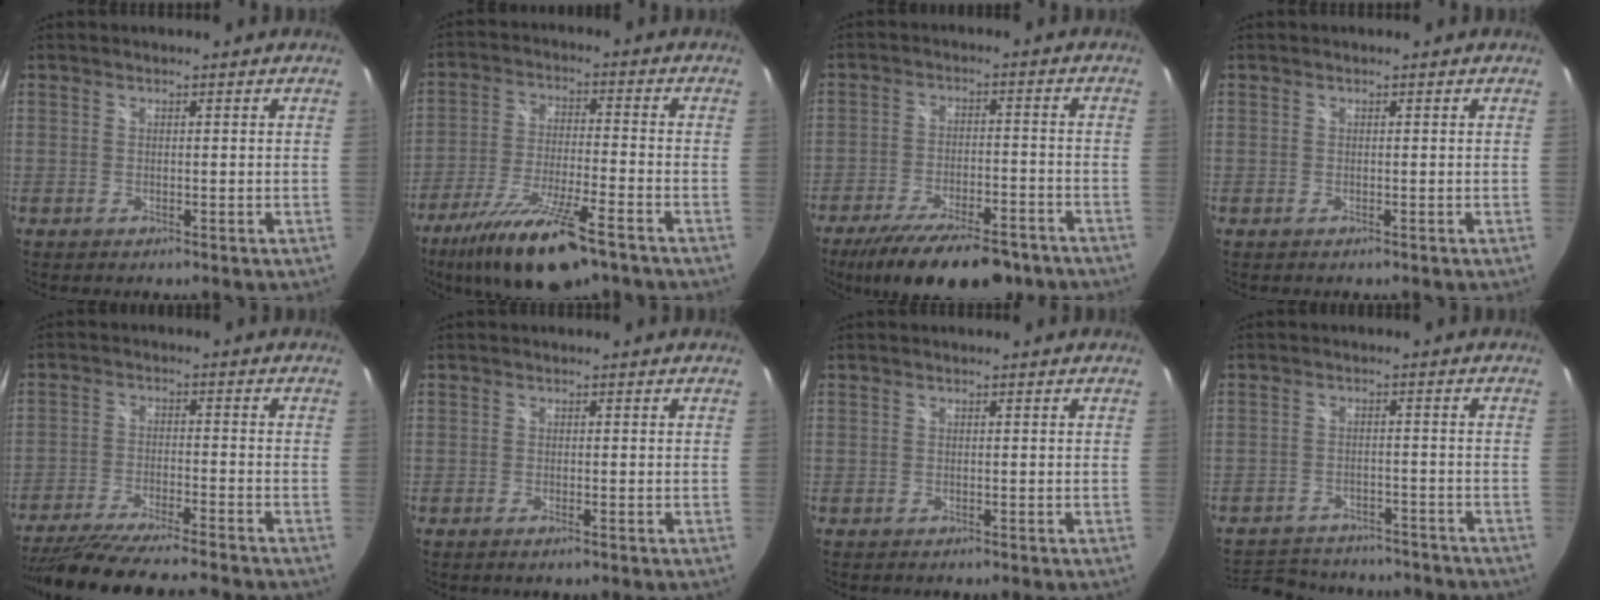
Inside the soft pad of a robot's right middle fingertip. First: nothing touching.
{"total": 16.6, "force": [-11.7, 3.9, 11.1], "torque": [-0.220, -0.035, -0.206]}
{"total": 18.8, "force": [-14.4, 6.0, 10.4], "torque": [-0.196, -0.035, -0.209]}
{"total": 0.0}
{"total": 18.4, "force": [-16.2, 1.3, 8.5], "torque": [-0.170, -0.032, -0.259]}
{"total": 1.2, "force": [-0.9, 0.1, 0.8], "torque": [-0.014, -0.003, -0.016]}
{"total": 0.5, "force": [-0.5, 0.2, 0.1], "torque": [-0.003, -0.002, -0.009]}
{"total": 18.0, "force": [-15.5, 6.5, 6.2], "torque": [-0.135, 0.017, -0.206]}